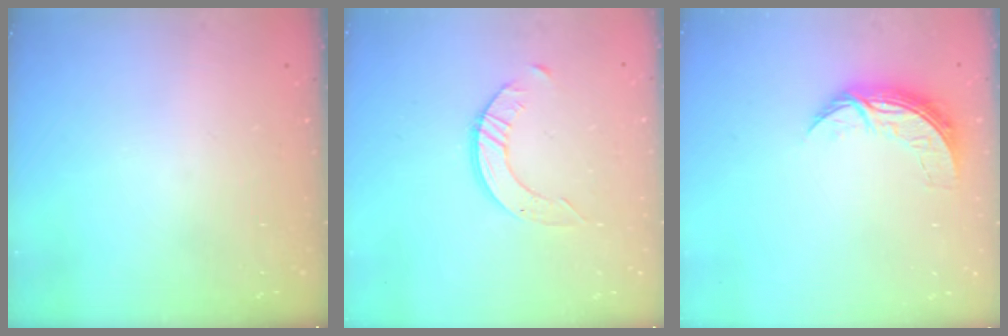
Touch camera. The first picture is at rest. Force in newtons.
{"total": 4.2, "press": 4.2, "slide": 0.4}
{"total": 7.8, "press": 7.8, "slide": 0.3}